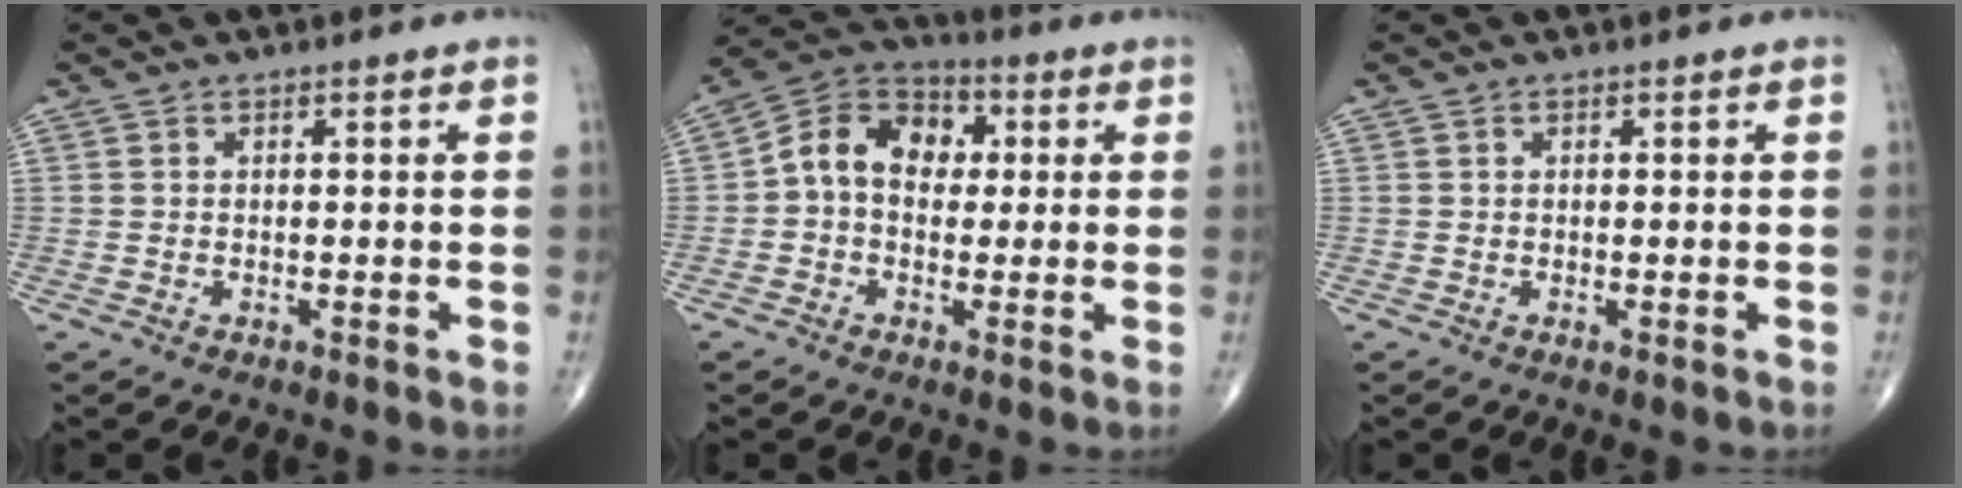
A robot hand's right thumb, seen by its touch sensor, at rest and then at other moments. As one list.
[{"total": 11.3, "force": [1.0, 8.4, 7.5], "torque": [-0.099, 0.033, 0.003]}, {"total": 0.0}]